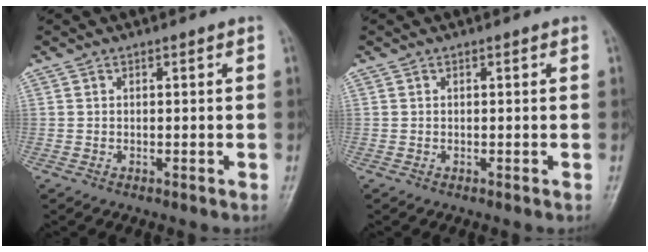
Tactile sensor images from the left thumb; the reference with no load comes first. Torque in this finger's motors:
{"motor_torque": [-0.04, 0.04, -0.03, -0.03, 0.00]}